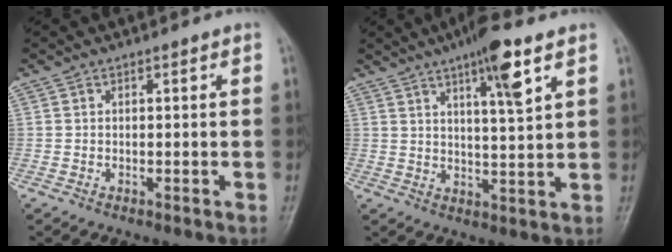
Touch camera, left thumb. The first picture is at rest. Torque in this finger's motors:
{"motor_torque": [1.50, 1.34, 1.14, -0.76, 0.24]}